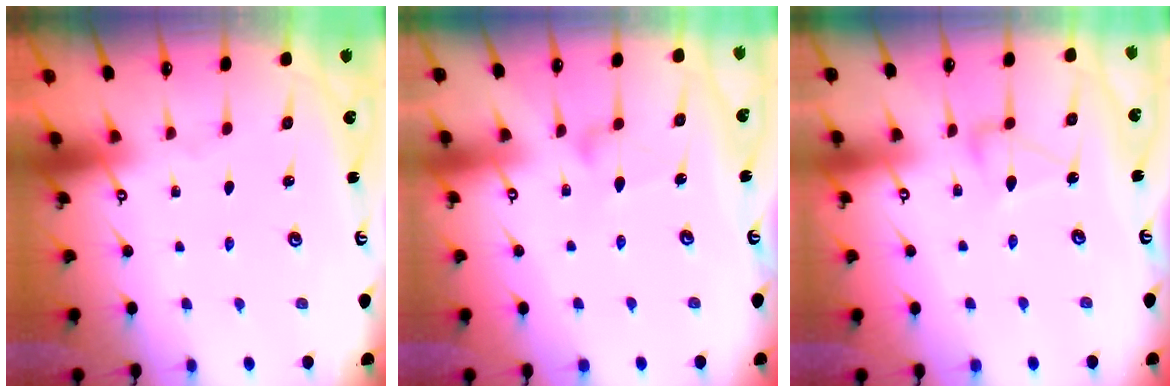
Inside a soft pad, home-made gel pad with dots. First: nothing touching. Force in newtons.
{"total": 7.7, "press": 7.7, "slide": 0.4}
{"total": 5.7, "press": 5.7, "slide": 0.2}